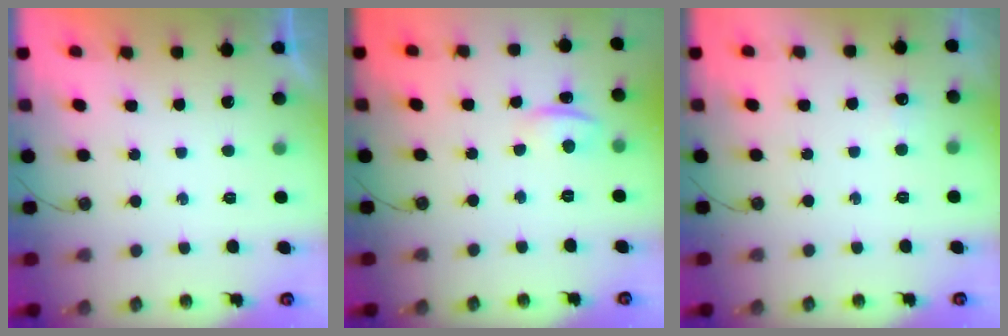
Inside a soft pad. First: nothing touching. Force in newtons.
{"total": 1.5, "press": 1.3, "slide": 0.7}
{"total": 3.9, "press": 3.8, "slide": 0.9}